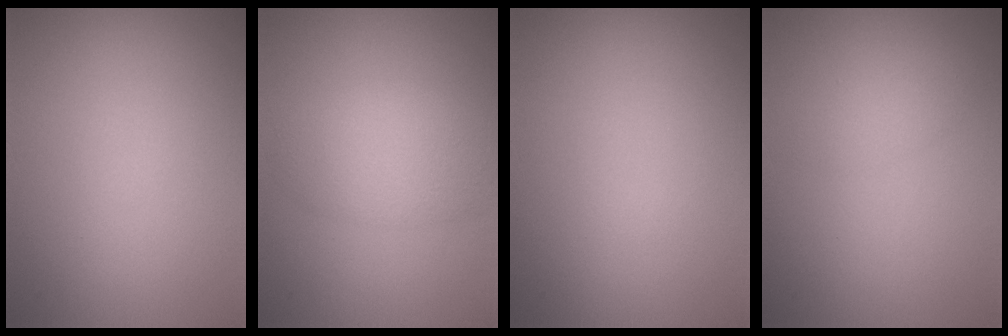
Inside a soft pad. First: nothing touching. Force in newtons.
{"total": 3.7, "press": 3.7, "slide": 0.0}
{"total": 0.0}
{"total": 1.3, "press": 1.3, "slide": 0.1}